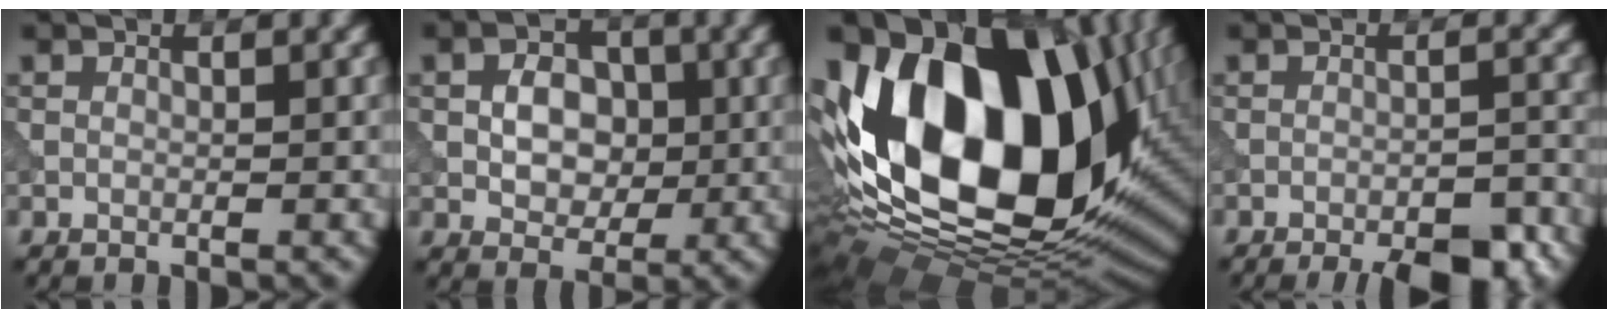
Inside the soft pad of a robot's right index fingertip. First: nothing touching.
{"total": 4.0, "force": [-0.1, 3.0, 2.6], "torque": [-0.039, 0.000, -0.007]}
{"total": 18.6, "force": [3.7, 11.7, 13.9], "torque": [-0.250, 0.012, 0.052]}
{"total": 5.8, "force": [-4.3, 1.1, 3.7], "torque": [-0.047, 0.003, -0.059]}